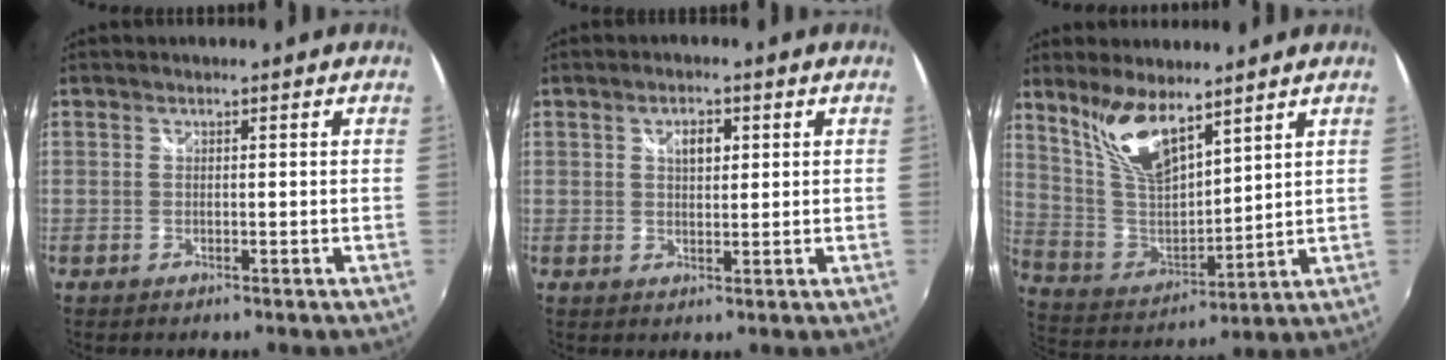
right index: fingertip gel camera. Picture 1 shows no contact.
{"total": 3.3, "force": [1.2, 1.7, 2.6], "torque": [-0.040, 0.007, 0.021]}
{"total": 12.6, "force": [8.7, 4.1, 8.1], "torque": [-0.156, -0.003, 0.184]}